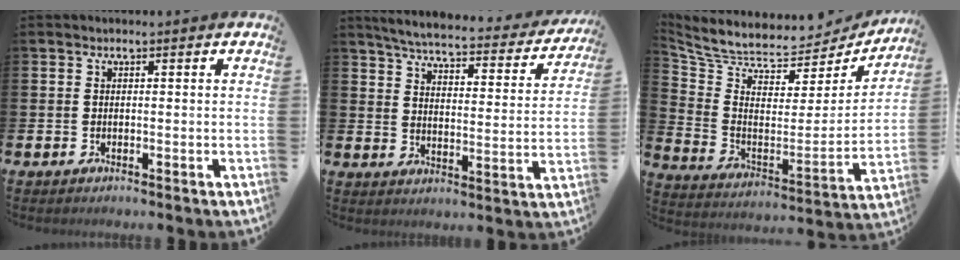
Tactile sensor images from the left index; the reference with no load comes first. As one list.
[{"total": 5.4, "force": [4.9, 0.8, 2.0], "torque": [-0.054, -0.041, 0.076]}, {"total": 7.0, "force": [6.3, 2.3, 1.7], "torque": [-0.076, -0.058, 0.106]}]